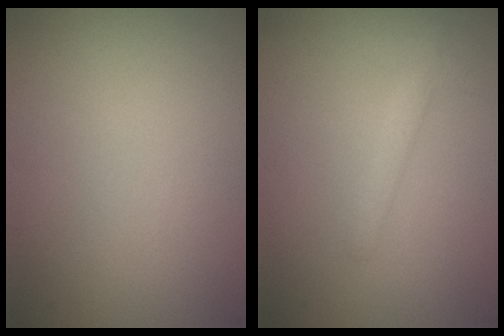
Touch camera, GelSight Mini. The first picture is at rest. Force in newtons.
{"total": 1.7, "press": 1.7, "slide": 0.1}